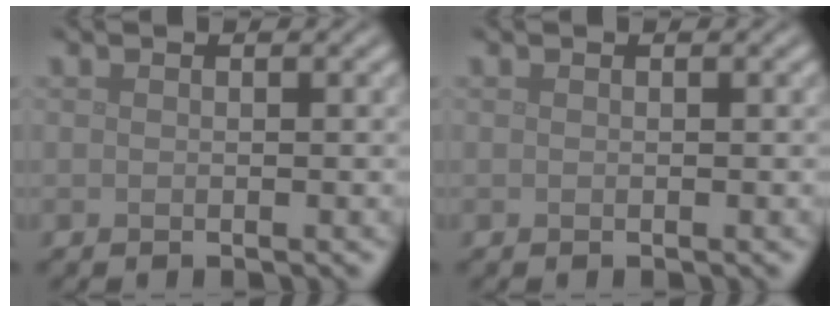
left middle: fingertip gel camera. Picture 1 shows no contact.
{"total": 0.0}